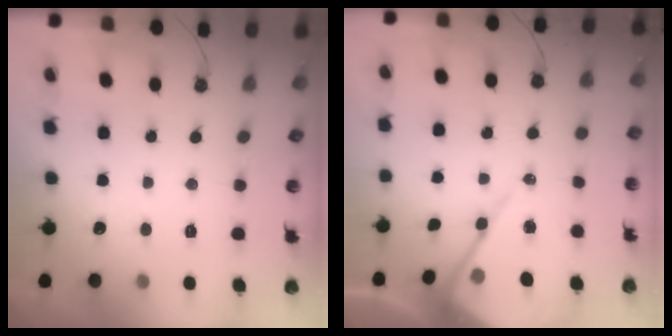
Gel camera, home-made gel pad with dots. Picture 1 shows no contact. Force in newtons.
{"total": 11.9, "press": 11.8, "slide": 1.0}